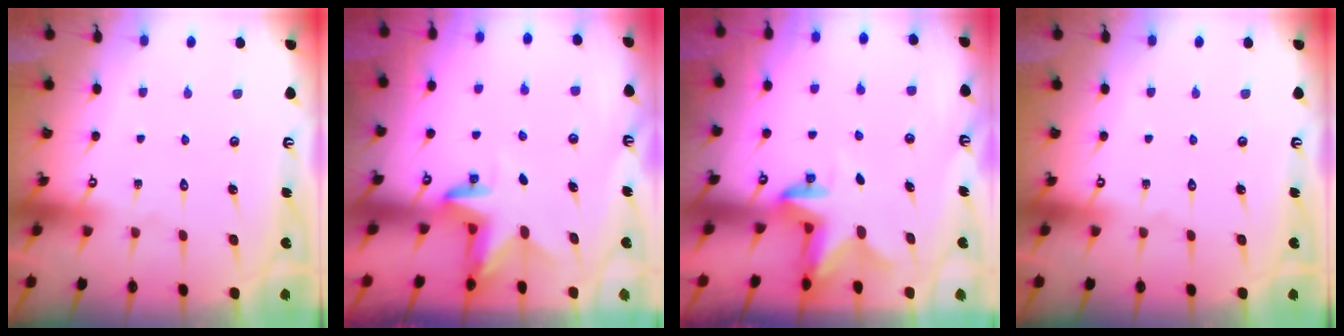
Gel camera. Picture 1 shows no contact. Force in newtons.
{"total": 3.4, "press": 3.4, "slide": 0.1}
{"total": 2.7, "press": 2.7, "slide": 0.5}
{"total": 0.0}